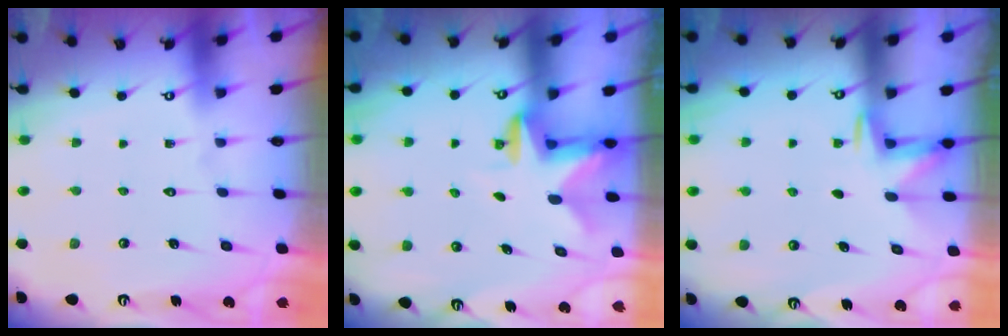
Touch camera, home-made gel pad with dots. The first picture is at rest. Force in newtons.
{"total": 2.3, "press": 2.3, "slide": 0.4}
{"total": 2.5, "press": 2.4, "slide": 0.7}